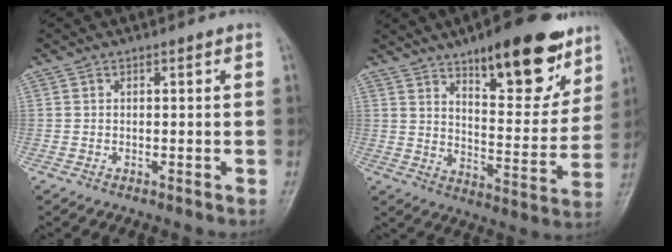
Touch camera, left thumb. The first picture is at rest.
{"total": 20.1, "force": [12.5, 7.2, 14.0], "torque": [-0.149, -0.068, 0.189]}